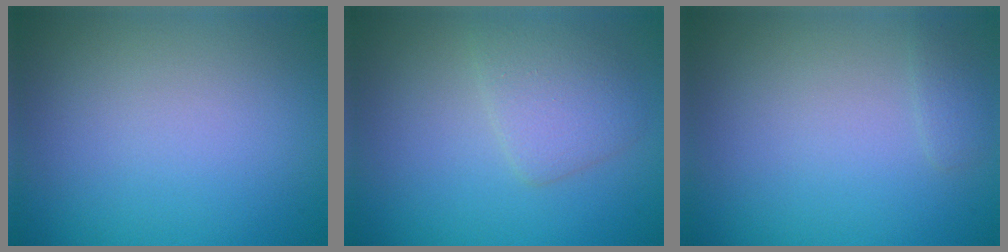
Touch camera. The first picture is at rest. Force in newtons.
{"total": 2.9, "press": 2.9, "slide": 0.2}
{"total": 0.9, "press": 0.9, "slide": 0.0}